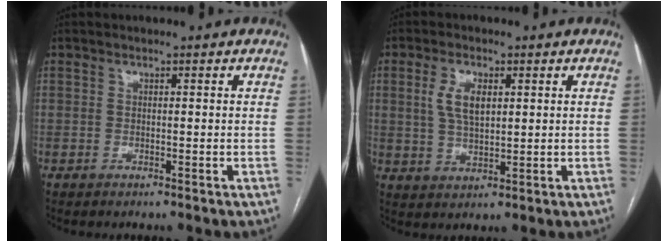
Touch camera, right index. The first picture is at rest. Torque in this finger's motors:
{"motor_torque": [1.27, 0.33, 0.70, 0.16]}